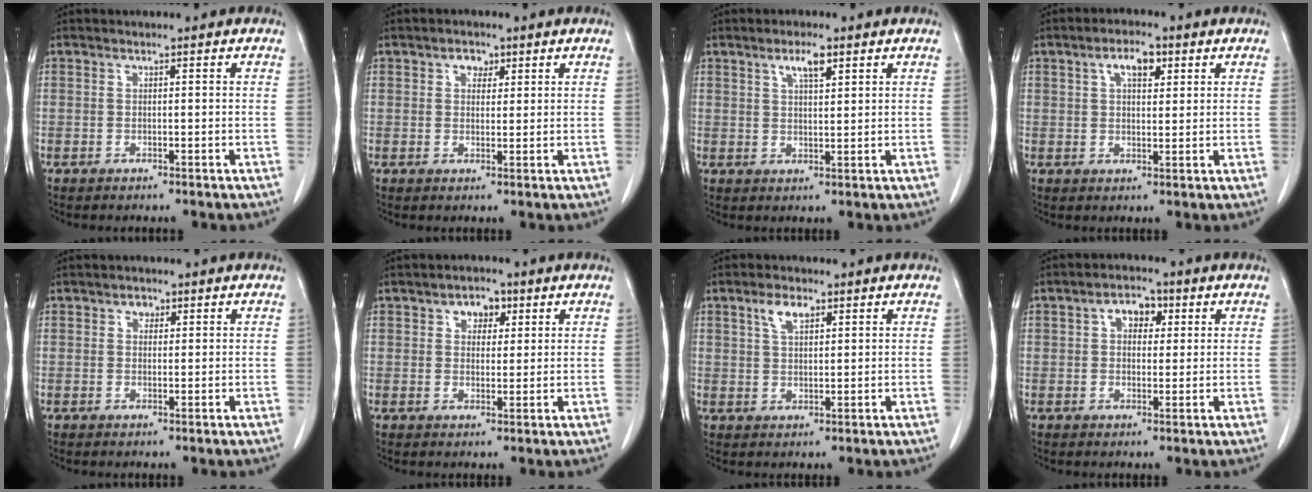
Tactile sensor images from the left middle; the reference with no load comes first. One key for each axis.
{"total": 2.4, "fx": 1.2, "fy": 1.7, "fz": 1.2, "tx": -0.017, "ty": 0.005, "tz": 0.019}
{"total": 3.8, "fx": 2.2, "fy": 0.9, "fz": 2.9, "tx": -0.055, "ty": 0.003, "tz": 0.040}
{"total": 4.8, "fx": 2.2, "fy": 2.0, "fz": 3.8, "tx": -0.066, "ty": 0.010, "tz": 0.037}
{"total": 1.5, "fx": 0.8, "fy": 1.1, "fz": 0.7, "tx": -0.007, "ty": 0.002, "tz": 0.010}
{"total": 3.7, "fx": 1.8, "fy": 2.4, "fz": 2.2, "tx": -0.030, "ty": 0.010, "tz": 0.028}
{"total": 3.8, "fx": 2.1, "fy": 1.7, "fz": 2.7, "tx": -0.054, "ty": 0.007, "tz": 0.042}
{"total": 4.5, "fx": 1.6, "fy": 2.8, "fz": 3.1, "tx": -0.049, "ty": 0.018, "tz": 0.025}